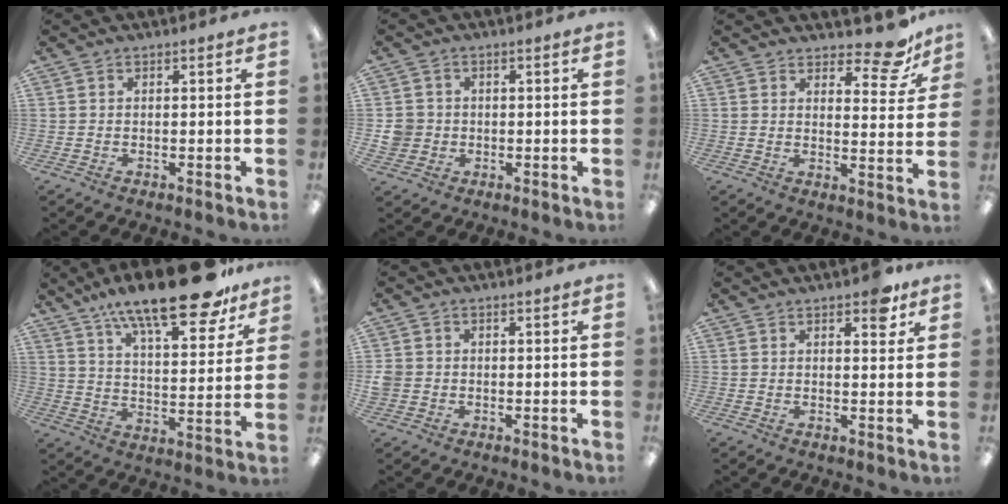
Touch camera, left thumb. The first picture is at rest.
{"total": 4.8, "force": [-0.3, 4.7, 1.1], "torque": [-0.025, 0.008, -0.005]}
{"total": 9.5, "force": [7.4, 3.4, 4.8], "torque": [-0.043, -0.053, 0.124]}
{"total": 20.9, "force": [15.6, 6.2, 12.5], "torque": [-0.190, -0.100, 0.257]}
{"total": 2.7, "force": [-0.4, 2.6, 0.6], "torque": [-0.010, 0.005, -0.008]}
{"total": 4.7, "force": [3.2, 2.1, 2.8], "torque": [-0.023, -0.014, 0.048]}